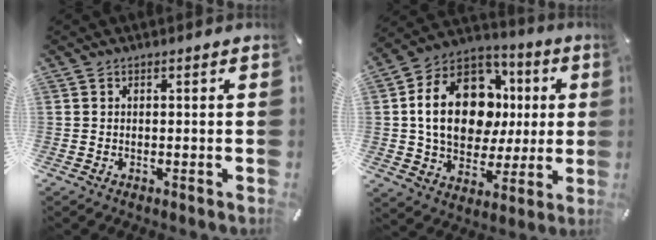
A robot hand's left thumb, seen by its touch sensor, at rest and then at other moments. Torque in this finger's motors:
{"motor_torque": [1.31, 1.28, 1.60, -1.17, 0.54]}